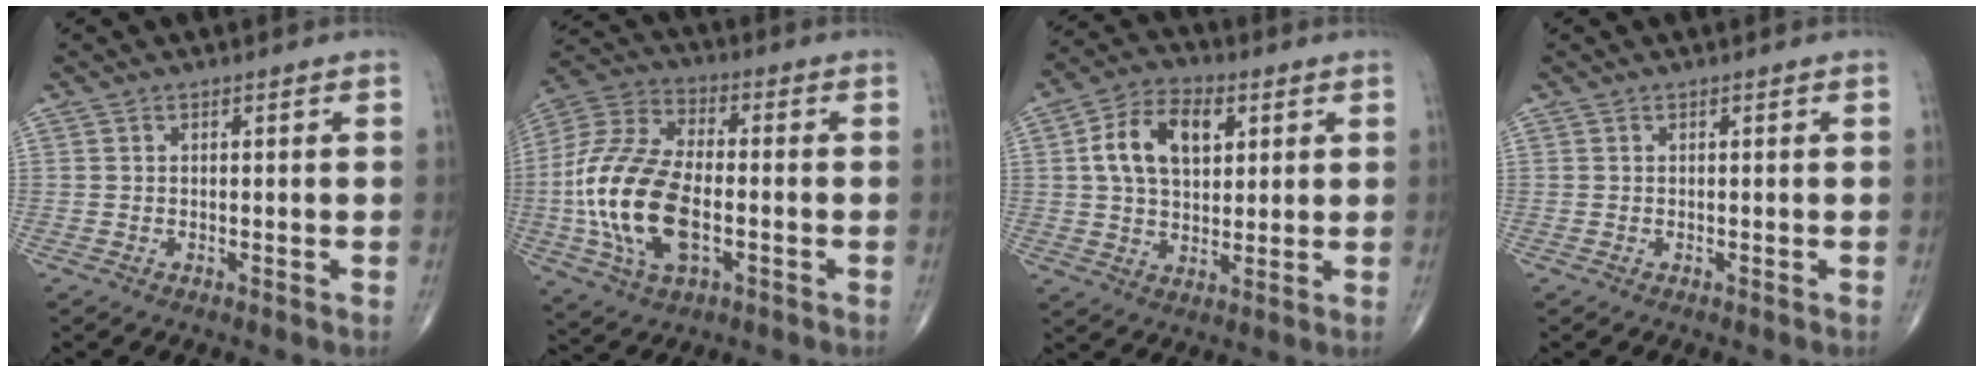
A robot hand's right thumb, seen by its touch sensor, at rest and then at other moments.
{"total": 19.9, "force": [-3.3, 10.5, 16.5], "torque": [-0.353, 0.016, -0.060]}
{"total": 12.0, "force": [3.3, 7.5, 8.7], "torque": [-0.136, 0.004, 0.055]}
{"total": 0.0}